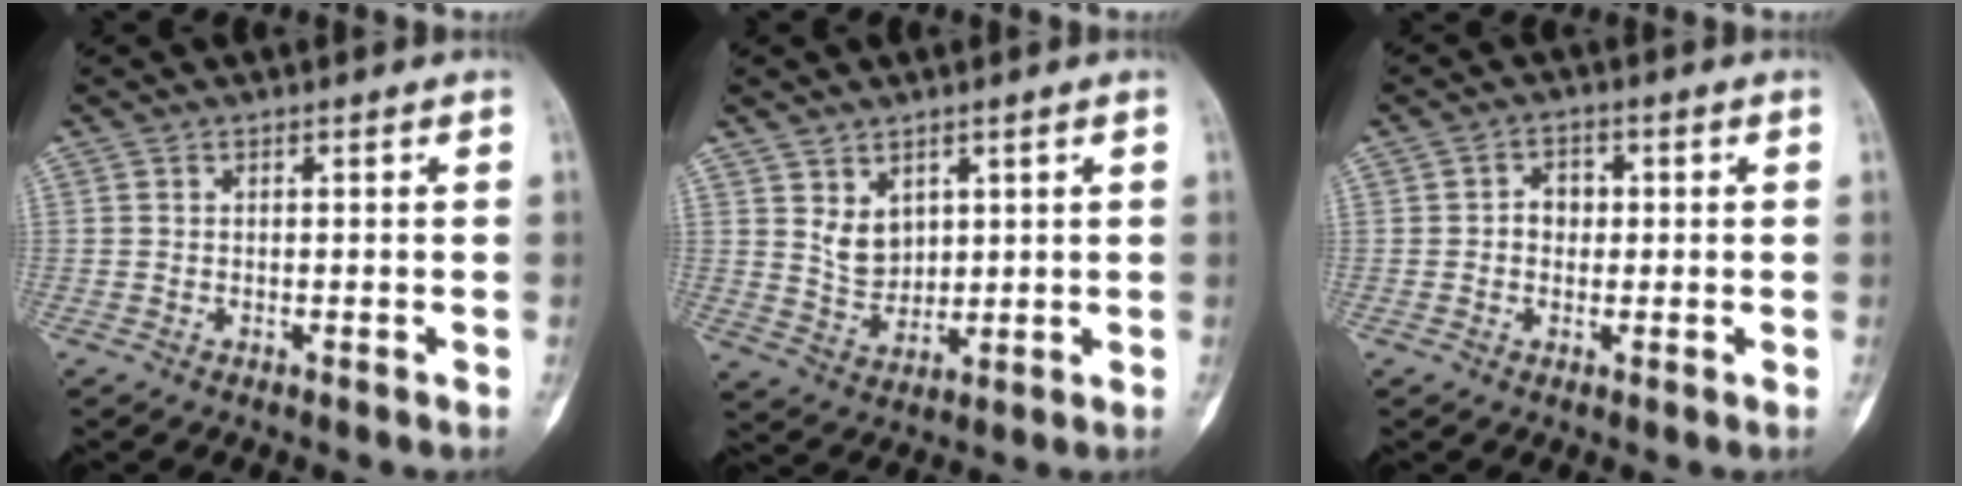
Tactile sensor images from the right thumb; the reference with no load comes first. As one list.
[{"total": 5.7, "force": [2.4, 4.2, 3.0], "torque": [-0.035, -0.026, 0.058]}, {"total": 3.5, "force": [0.1, 2.9, 2.0], "torque": [-0.013, 0.011, -0.003]}]